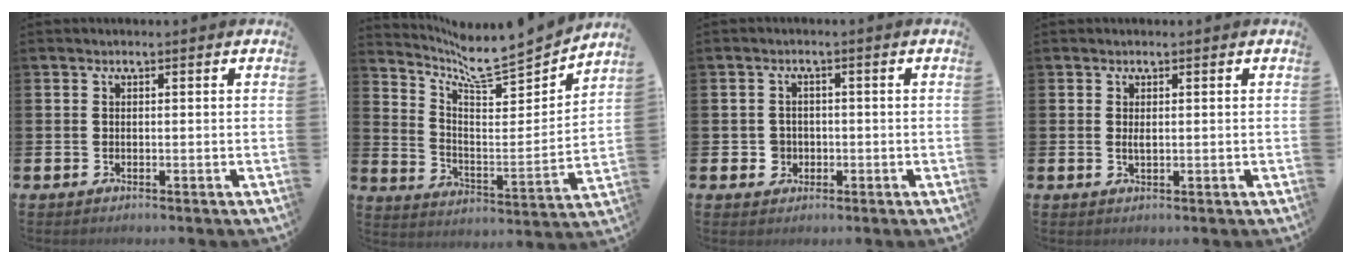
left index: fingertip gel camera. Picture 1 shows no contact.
{"total": 8.3, "force": [7.9, 0.9, 2.3], "torque": [-0.063, -0.078, 0.131]}
{"total": 2.4, "force": [-0.5, 2.4, 0.3], "torque": [-0.001, 0.001, -0.018]}
{"total": 0.9, "force": [0.3, 0.3, 0.8], "torque": [-0.015, 0.001, 0.004]}